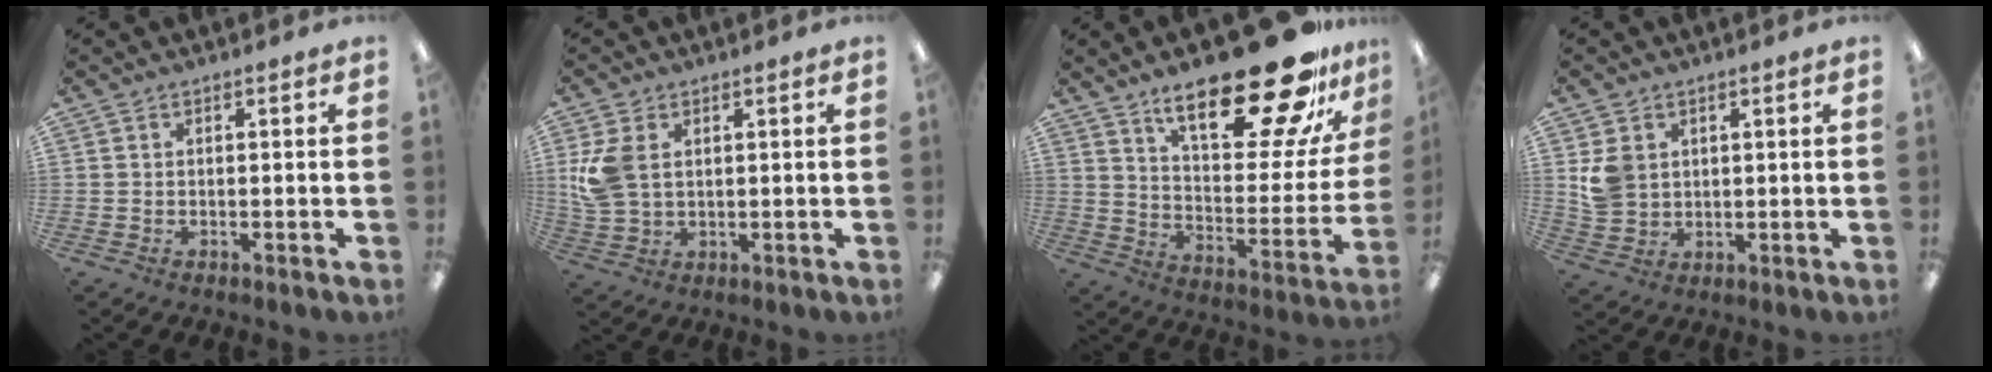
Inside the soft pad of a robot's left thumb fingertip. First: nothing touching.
{"total": 7.9, "force": [2.1, 5.5, 5.2], "torque": [-0.123, 0.005, 0.042]}
{"total": 28.0, "force": [19.5, 9.0, 18.0], "torque": [-0.247, -0.135, 0.315]}
{"total": 5.9, "force": [2.1, 5.0, 2.3], "torque": [-0.038, 0.006, 0.042]}